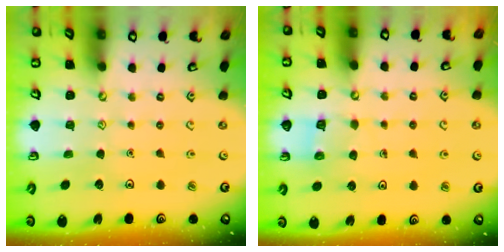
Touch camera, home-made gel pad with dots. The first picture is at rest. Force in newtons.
{"total": 5.1, "press": 5.1, "slide": 0.6}